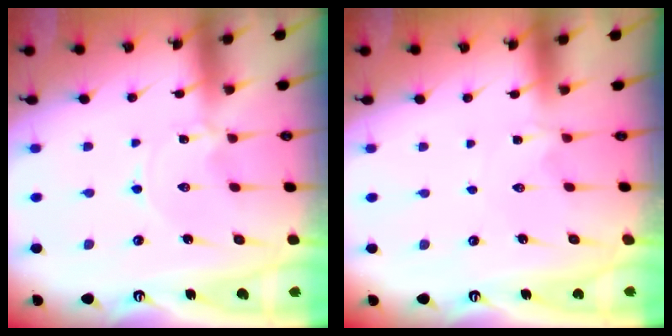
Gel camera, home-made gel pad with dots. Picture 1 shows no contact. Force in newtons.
{"total": 0.0}